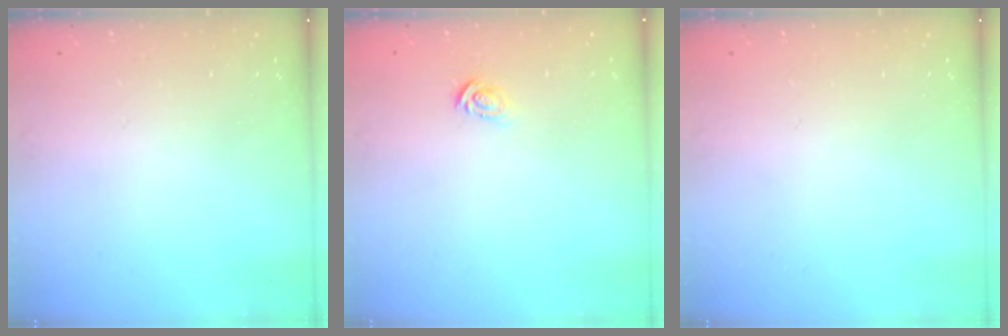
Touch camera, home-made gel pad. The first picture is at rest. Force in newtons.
{"total": 2.8, "press": 2.8, "slide": 0.2}
{"total": 0.0}